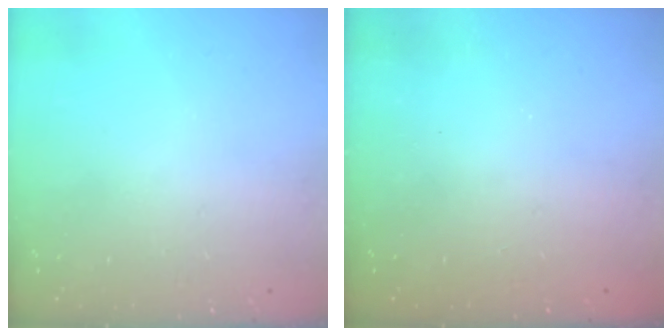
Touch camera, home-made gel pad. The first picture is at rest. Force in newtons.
{"total": 2.6, "press": 2.4, "slide": 0.8}